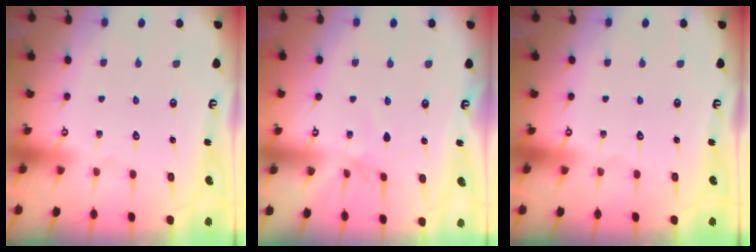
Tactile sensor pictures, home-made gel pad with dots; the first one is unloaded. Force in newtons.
{"total": 1.7, "press": 1.7, "slide": 0.4}
{"total": 0.0}